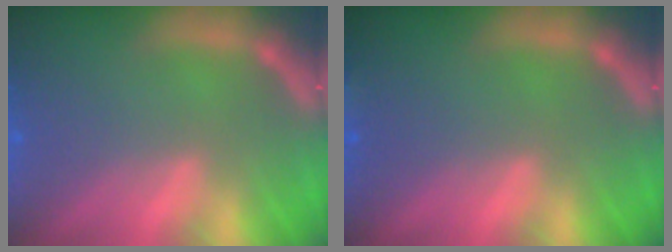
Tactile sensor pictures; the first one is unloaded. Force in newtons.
{"total": 0.9}